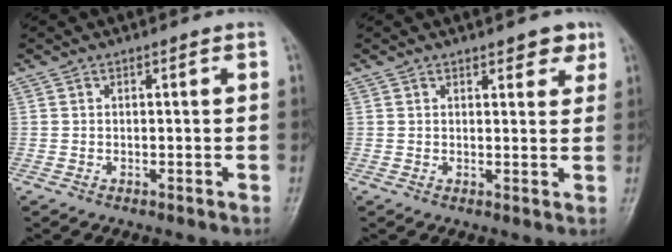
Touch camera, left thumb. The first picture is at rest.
{"total": 3.6, "force": [2.4, 1.7, 2.1], "torque": [-0.003, -0.011, 0.029]}